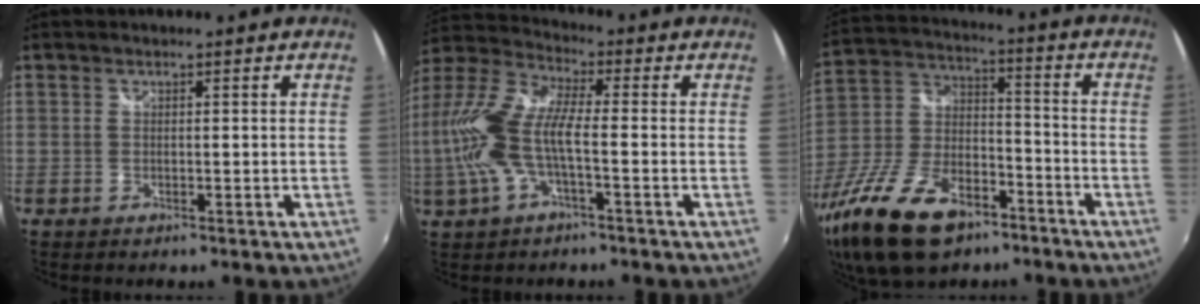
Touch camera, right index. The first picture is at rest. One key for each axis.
{"total": 13.6, "fx": -2.1, "fy": 4.3, "fz": 12.7, "tx": -0.263, "ty": 0.004, "tz": -0.040}
{"total": 22.2, "fx": -13.5, "fy": 10.7, "fz": 13.9, "tx": -0.302, "ty": -0.016, "tz": -0.233}